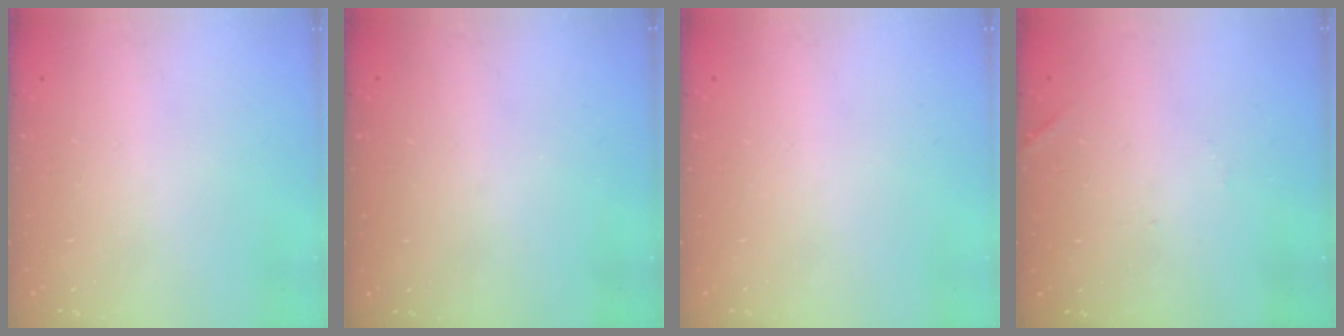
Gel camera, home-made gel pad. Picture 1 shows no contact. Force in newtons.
{"total": 3.0, "press": 3.0, "slide": 0.1}
{"total": 0.0}
{"total": 5.7, "press": 5.7, "slide": 0.1}